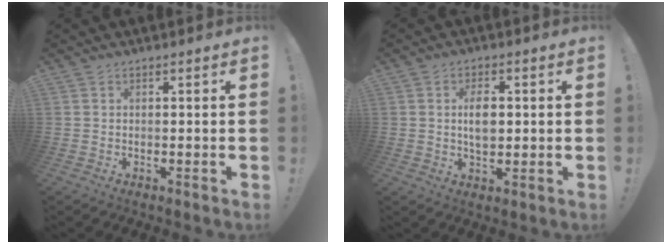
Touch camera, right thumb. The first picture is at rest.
{"total": 6.2, "force": [0.6, 3.8, 4.9], "torque": [-0.071, -0.001, 0.004]}